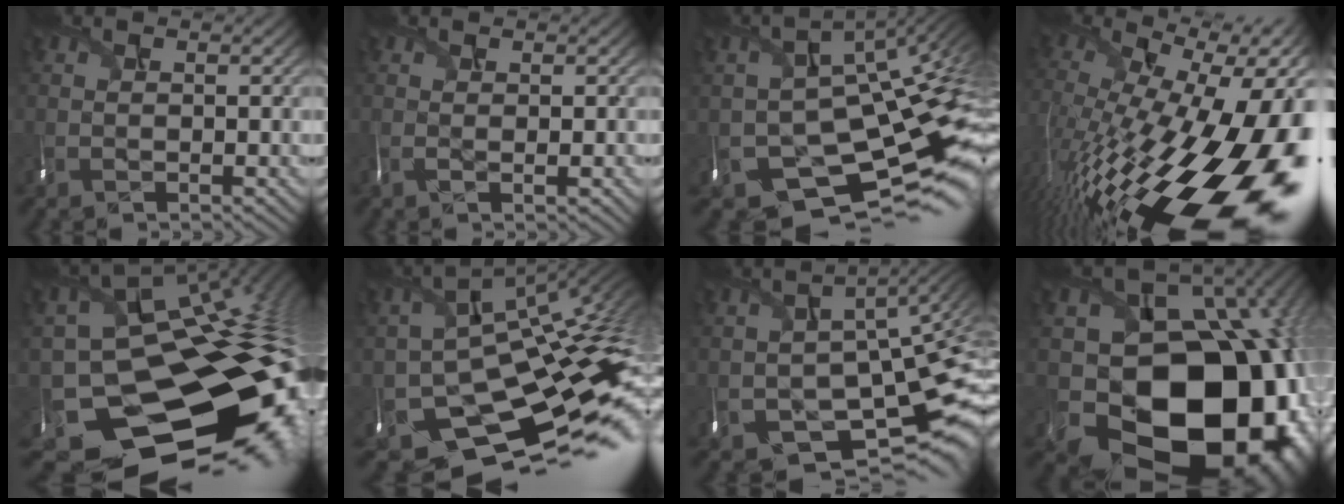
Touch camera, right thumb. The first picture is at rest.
{"total": 1.0, "force": [0.1, 0.1, 1.0], "torque": [-0.012, 0.003, 0.004]}
{"total": 14.2, "force": [-4.2, 8.3, 10.8], "torque": [-0.186, -0.041, -0.039]}
{"total": 20.3, "force": [-5.5, 8.2, 17.8], "torque": [-0.267, -0.006, -0.098]}
{"total": 19.3, "force": [-6.3, 13.8, 12.0], "torque": [-0.182, -0.029, -0.063]}
{"total": 15.8, "force": [-4.7, 9.3, 11.9], "torque": [-0.209, -0.052, -0.054]}
{"total": 12.2, "force": [-5.3, 6.1, 9.1], "torque": [-0.157, -0.040, -0.065]}
{"total": 22.3, "force": [-4.6, 17.9, 12.5], "torque": [-0.189, -0.059, -0.055]}